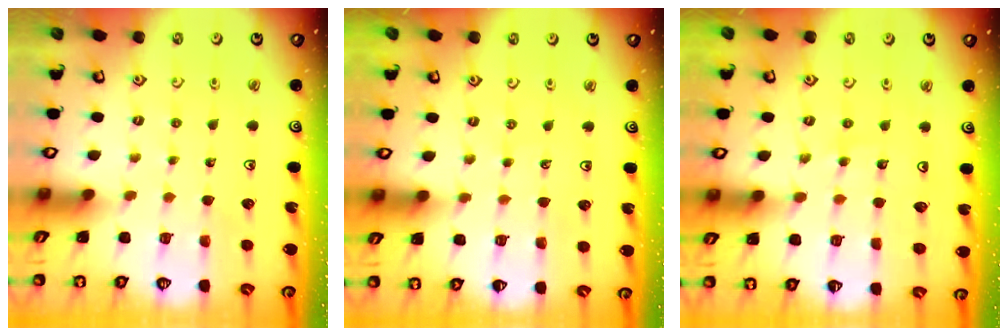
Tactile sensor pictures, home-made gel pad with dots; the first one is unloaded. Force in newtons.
{"total": 4.5, "press": 4.3, "slide": 1.4}
{"total": 9.6, "press": 9.5, "slide": 1.3}